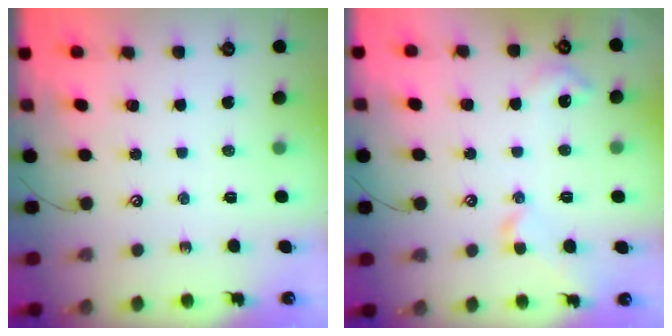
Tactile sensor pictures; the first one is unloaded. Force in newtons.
{"total": 3.6, "press": 3.5, "slide": 0.5}